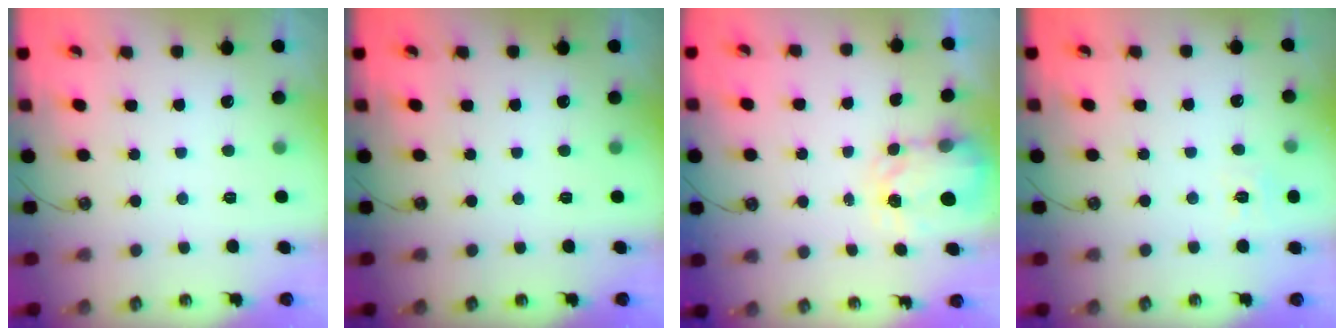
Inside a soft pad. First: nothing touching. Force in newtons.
{"total": 0.0}
{"total": 3.6, "press": 3.6, "slide": 0.6}
{"total": 6.4, "press": 6.4, "slide": 0.5}